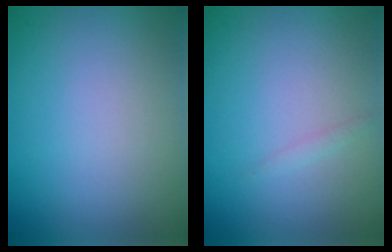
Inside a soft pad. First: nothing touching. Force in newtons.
{"total": 0.6, "press": 0.6, "slide": 0.0}